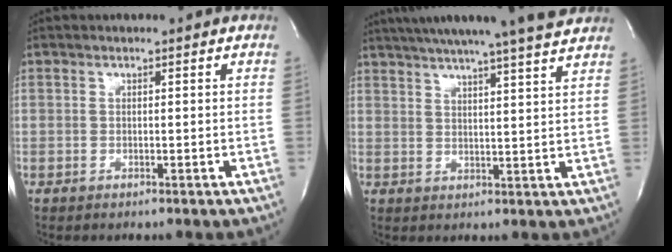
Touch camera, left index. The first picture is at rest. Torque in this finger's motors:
{"motor_torque": [1.07, -1.07, 0.83, 0.15]}